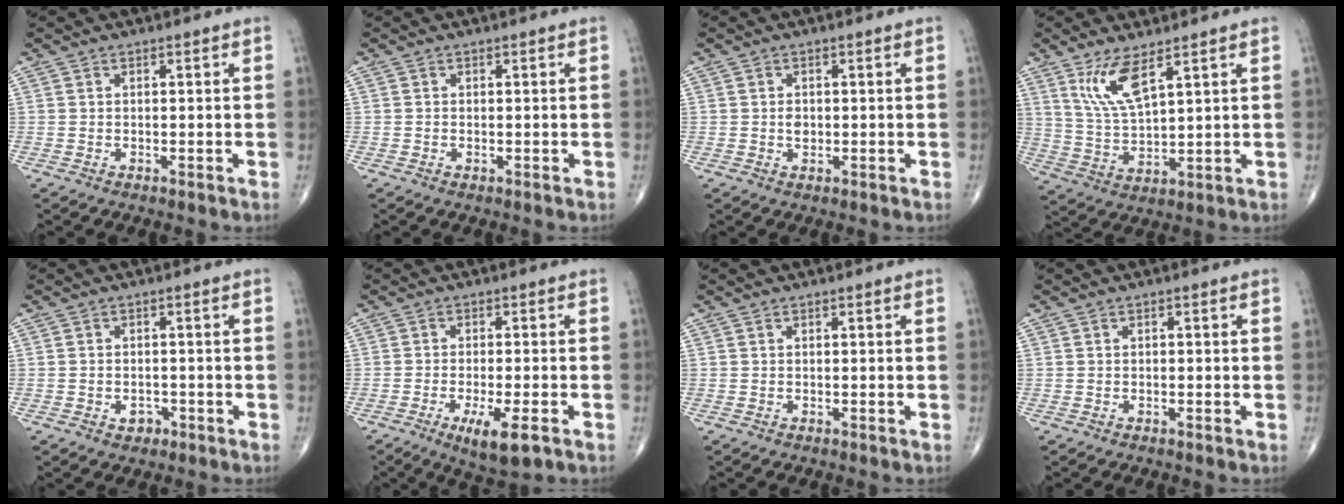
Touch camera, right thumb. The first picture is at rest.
{"total": 0.0}
{"total": 1.6, "force": [-0.1, 1.2, 1.1], "torque": [-0.012, 0.002, 0.000]}
{"total": 8.3, "force": [4.8, 2.3, 6.4], "torque": [-0.126, -0.031, 0.105]}
{"total": 2.3, "force": [-1.0, 1.8, 1.1], "torque": [-0.004, 0.006, -0.010]}
{"total": 7.7, "force": [-3.6, 2.0, 6.5], "torque": [-0.108, -0.010, -0.055]}
{"total": 0.0}
{"total": 0.0}